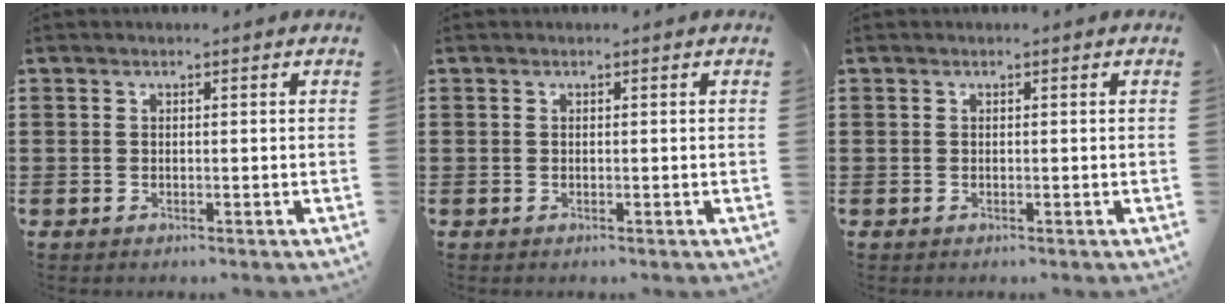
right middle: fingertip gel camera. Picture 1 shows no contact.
{"total": 0.0}
{"total": 0.0}